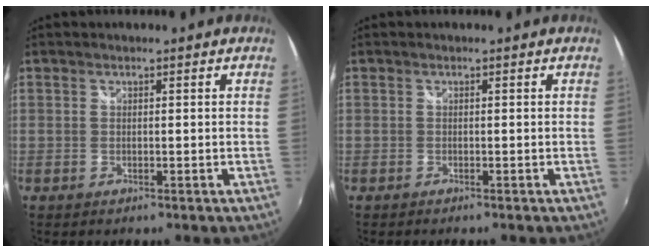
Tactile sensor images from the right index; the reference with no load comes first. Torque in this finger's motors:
{"motor_torque": [-0.31, 0.16, 0.01, -0.01]}